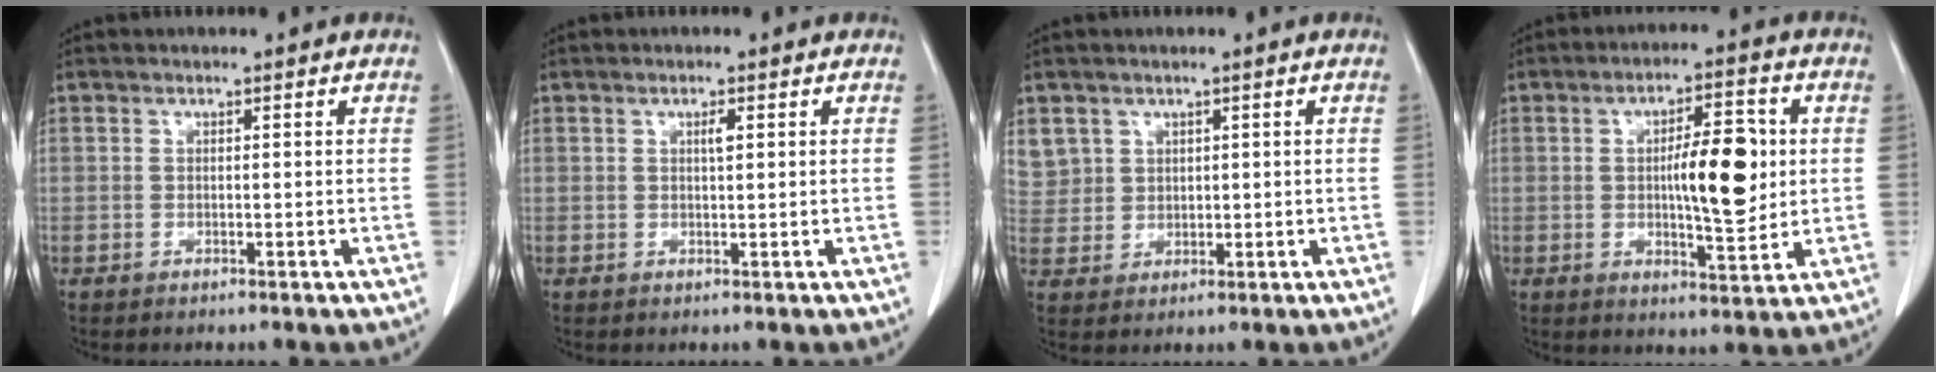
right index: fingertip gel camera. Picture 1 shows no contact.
{"total": 1.2, "force": [0.4, 0.2, 1.1], "torque": [-0.022, 0.000, 0.007]}
{"total": 5.7, "force": [2.8, 5.0, 0.2], "torque": [0.000, 0.012, 0.062]}
{"total": 10.4, "force": [0.8, 3.0, 9.9], "torque": [-0.151, 0.006, 0.015]}